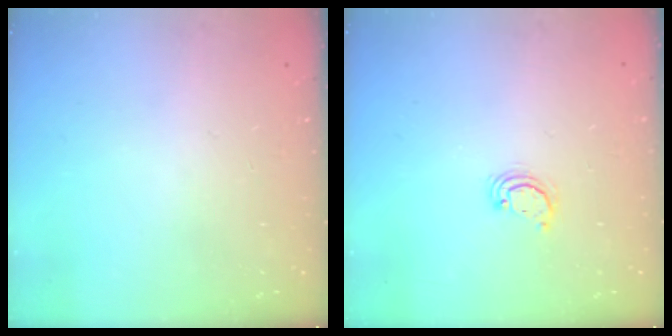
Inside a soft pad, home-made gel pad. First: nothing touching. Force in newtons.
{"total": 2.6, "press": 2.6, "slide": 0.3}